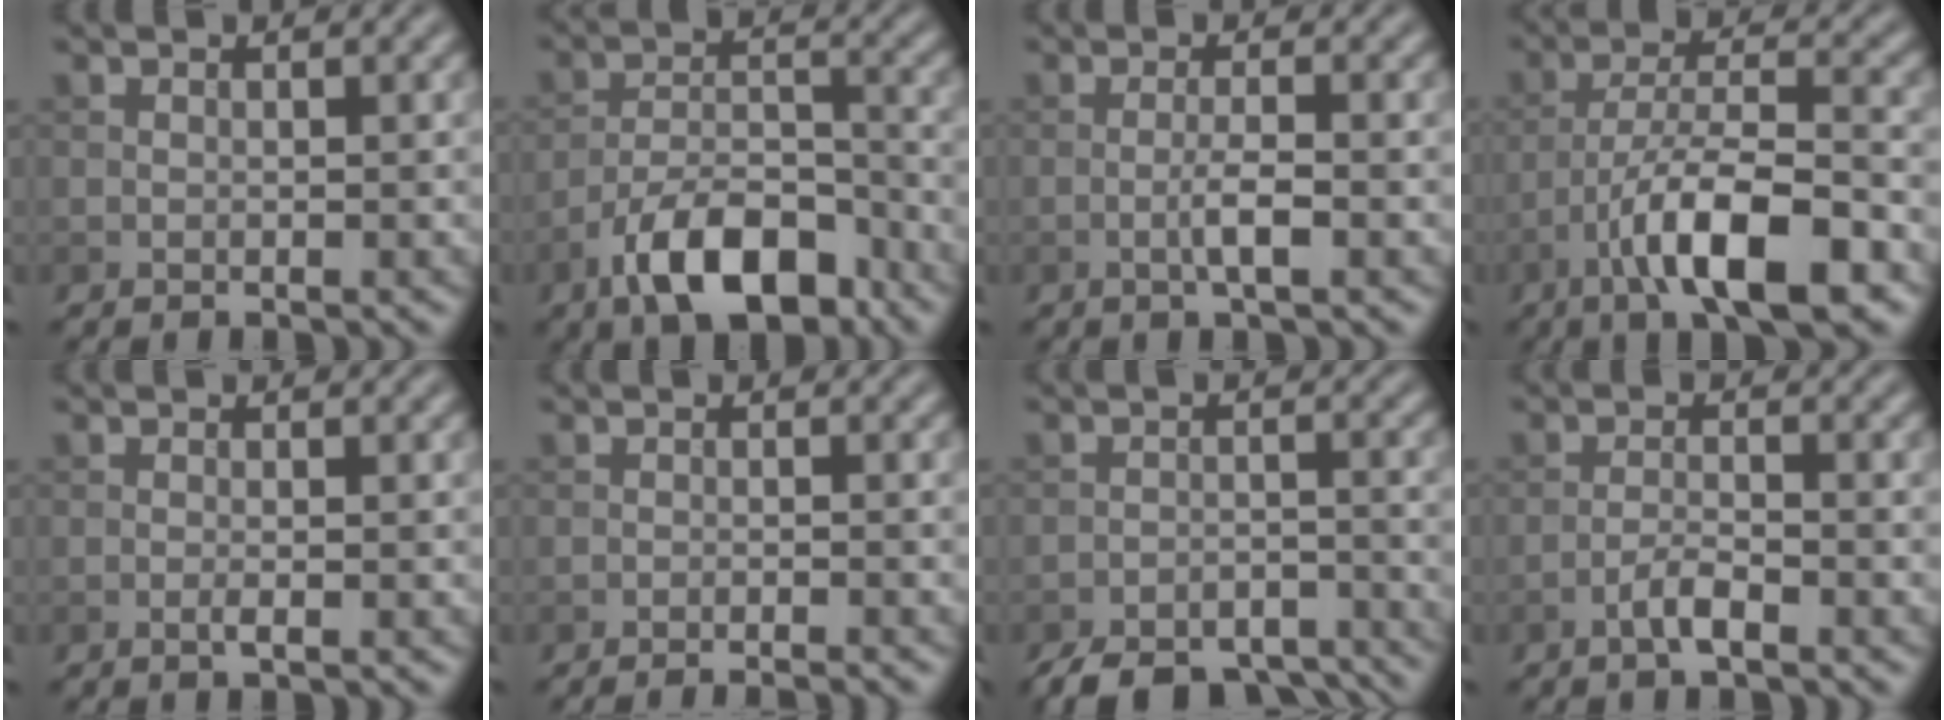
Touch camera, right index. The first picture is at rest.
{"total": 8.4, "force": [-5.3, 3.4, 5.5], "torque": [-0.089, 0.003, -0.098]}
{"total": 2.2, "force": [-0.7, 0.2, 2.0], "torque": [-0.038, 0.003, -0.016]}
{"total": 9.7, "force": [-5.1, 2.7, 7.7], "torque": [-0.131, 0.012, -0.090]}
{"total": 0.8, "force": [-0.3, 0.1, 0.8], "torque": [-0.015, -0.003, -0.007]}
{"total": 2.1, "force": [-1.7, 0.2, 1.2], "torque": [-0.015, 0.003, -0.030]}
{"total": 8.8, "force": [-7.8, 3.0, 2.7], "torque": [-0.035, -0.020, -0.111]}
{"total": 2.0, "force": [-1.3, 0.4, 1.5], "torque": [-0.030, 0.005, -0.029]}